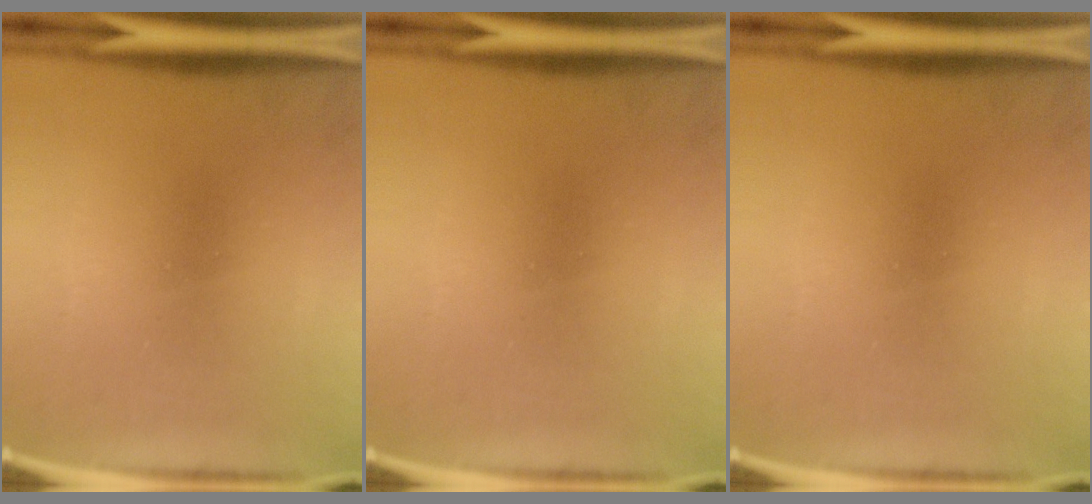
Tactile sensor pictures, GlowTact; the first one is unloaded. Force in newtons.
{"total": 0.0}
{"total": 0.0}